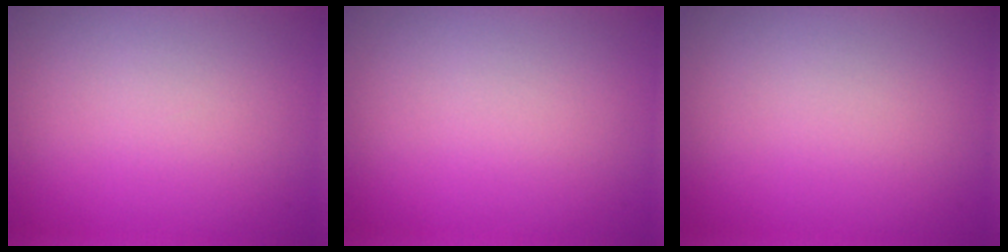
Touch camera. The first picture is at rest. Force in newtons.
{"total": 0.0}
{"total": 0.0}